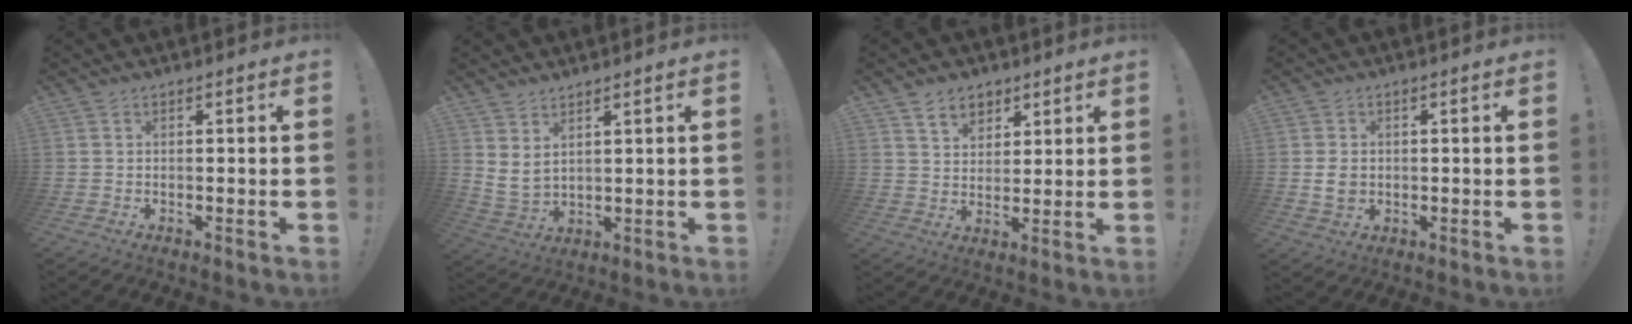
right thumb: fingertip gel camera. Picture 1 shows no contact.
{"total": 4.8, "force": [3.7, 1.8, 2.4], "torque": [-0.046, -0.021, 0.070]}
{"total": 7.3, "force": [4.7, 5.2, 2.0], "torque": [-0.028, -0.026, 0.089]}
{"total": 5.1, "force": [0.1, 4.2, 2.9], "torque": [-0.036, 0.001, 0.003]}